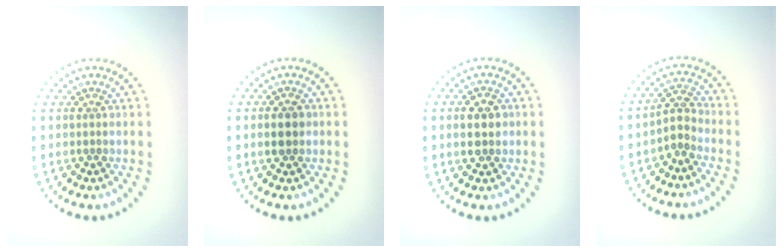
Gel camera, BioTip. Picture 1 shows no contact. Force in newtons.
{"total": 1.9, "press": 1.9, "slide": 0.1}
{"total": 2.9, "press": 2.9, "slide": 0.1}
{"total": 2.1, "press": 1.6, "slide": 1.4}